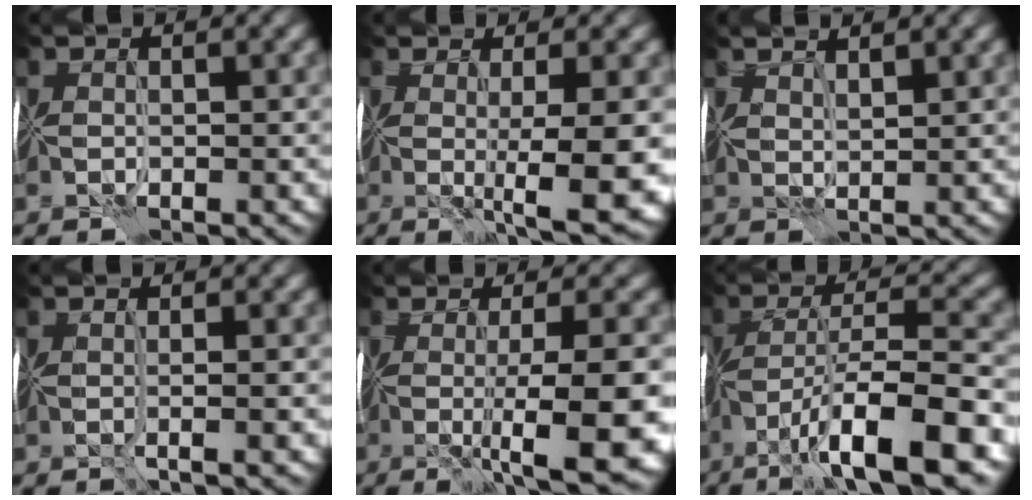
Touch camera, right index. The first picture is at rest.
{"total": 8.7, "force": [-0.9, 2.0, 8.4], "torque": [-0.119, -0.010, -0.002]}
{"total": 2.7, "force": [2.3, 0.6, 1.2], "torque": [-0.006, 0.015, 0.020]}
{"total": 2.1, "force": [0.0, 0.5, 2.1], "torque": [-0.022, 0.001, 0.001]}
{"total": 11.1, "force": [-2.3, 2.6, 10.6], "torque": [-0.142, -0.009, -0.023]}
{"total": 11.1, "force": [-5.4, 3.1, 9.2], "torque": [-0.154, 0.019, -0.086]}